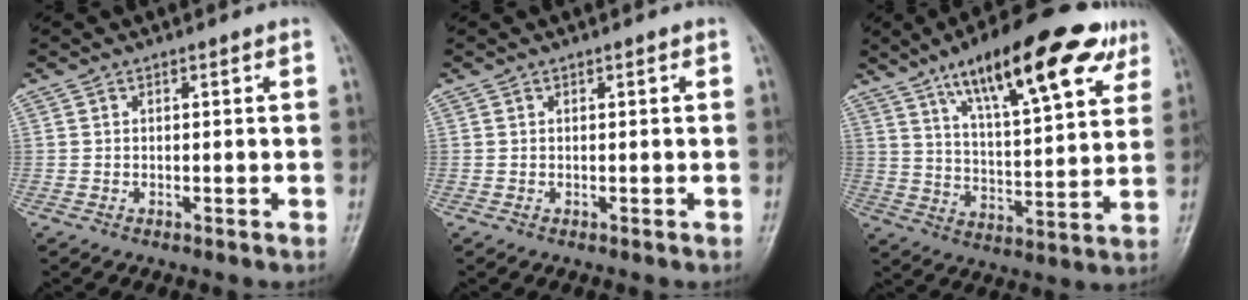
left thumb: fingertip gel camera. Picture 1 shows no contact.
{"total": 0.0}
{"total": 22.3, "force": [12.3, 6.9, 17.3], "torque": [-0.236, -0.029, 0.193]}